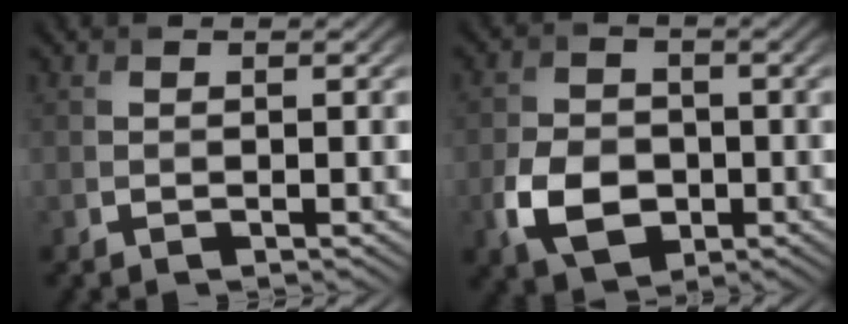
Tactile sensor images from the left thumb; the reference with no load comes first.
{"total": 6.6, "force": [-2.1, 4.8, 4.0], "torque": [-0.092, -0.010, -0.044]}